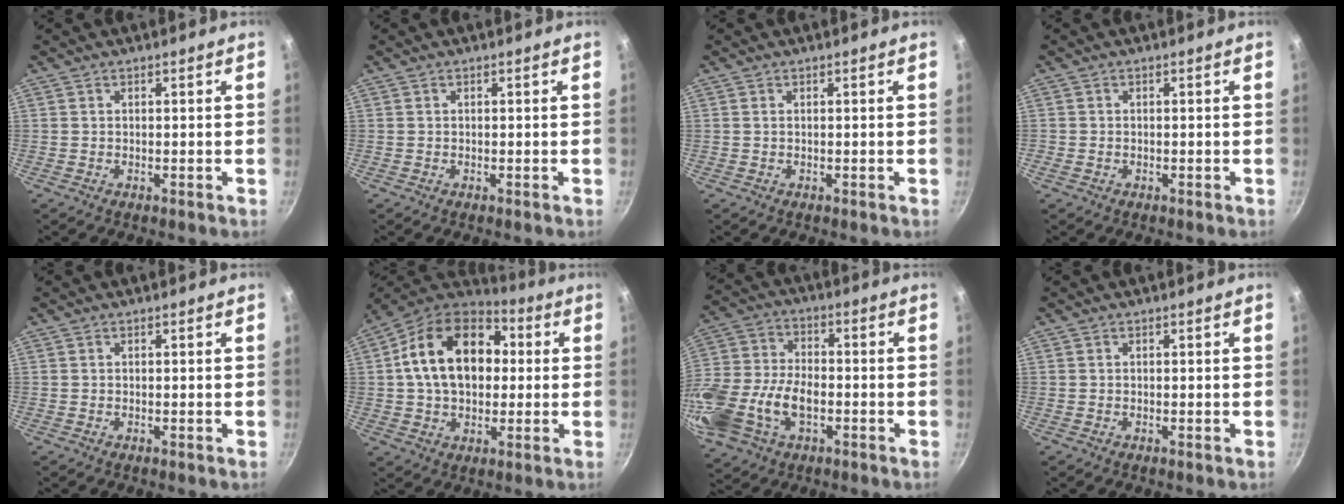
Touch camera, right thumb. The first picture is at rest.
{"total": 0.0}
{"total": 0.0}
{"total": 1.0, "force": [-0.5, 0.8, 0.3], "torque": [-0.006, 0.002, -0.009]}
{"total": 0.0}
{"total": 19.9, "force": [2.6, 13.8, 14.0], "torque": [-0.210, 0.030, 0.029]}
{"total": 20.1, "force": [-5.8, 12.8, 14.4], "torque": [-0.316, 0.020, -0.109]}
{"total": 0.0}